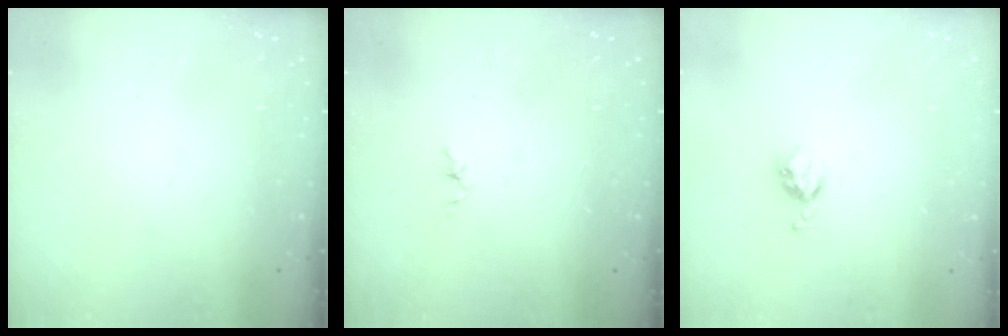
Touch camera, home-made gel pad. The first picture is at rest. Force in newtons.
{"total": 1.8, "press": 1.7, "slide": 0.3}
{"total": 4.2, "press": 4.2, "slide": 0.5}